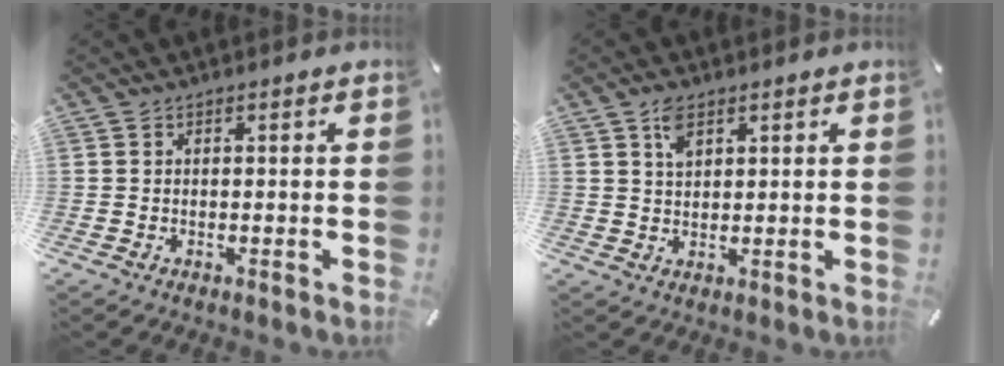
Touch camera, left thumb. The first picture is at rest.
{"total": 4.0, "force": [2.2, 2.3, 2.4], "torque": [-0.047, 0.000, 0.038]}